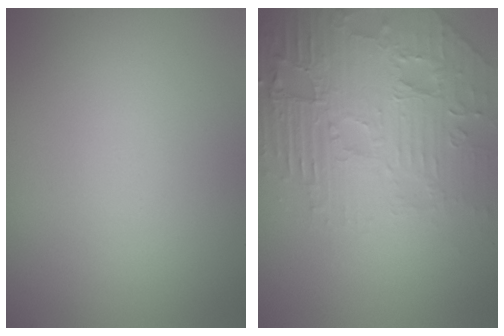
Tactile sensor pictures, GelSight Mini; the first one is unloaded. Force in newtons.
{"total": 8.1, "press": 5.9, "slide": 5.5}